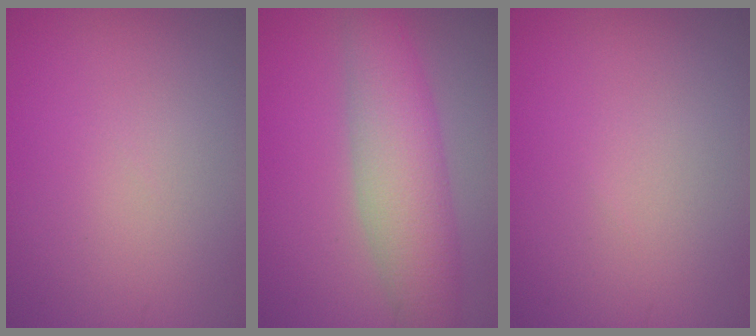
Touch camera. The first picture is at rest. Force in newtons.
{"total": 6.0, "press": 6.0, "slide": 0.1}
{"total": 0.0}